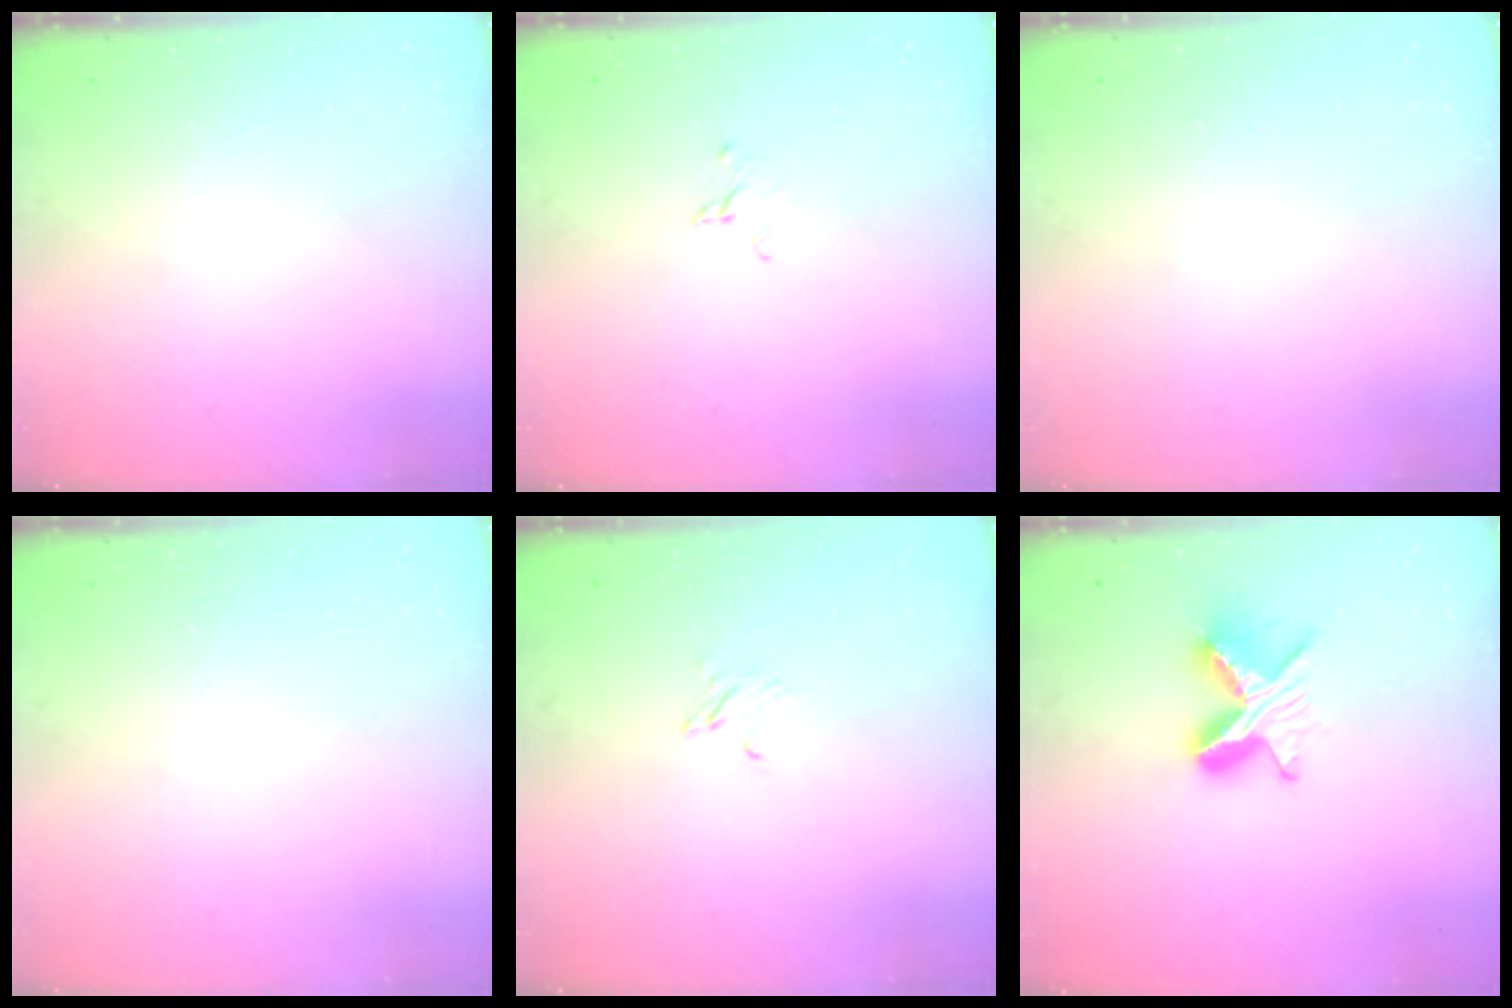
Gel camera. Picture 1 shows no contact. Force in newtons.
{"total": 2.2, "press": 2.2, "slide": 0.1}
{"total": 0.0}
{"total": 0.0}
{"total": 2.3, "press": 2.3, "slide": 0.3}
{"total": 9.6, "press": 9.6, "slide": 0.5}